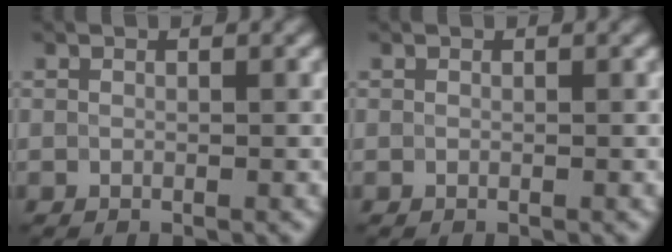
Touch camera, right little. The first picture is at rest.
{"total": 0.0}